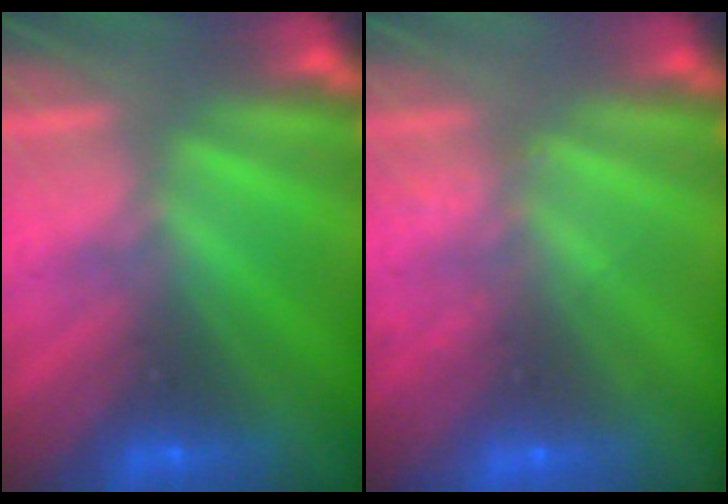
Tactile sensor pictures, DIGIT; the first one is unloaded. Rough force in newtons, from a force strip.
{"total": 2.1}